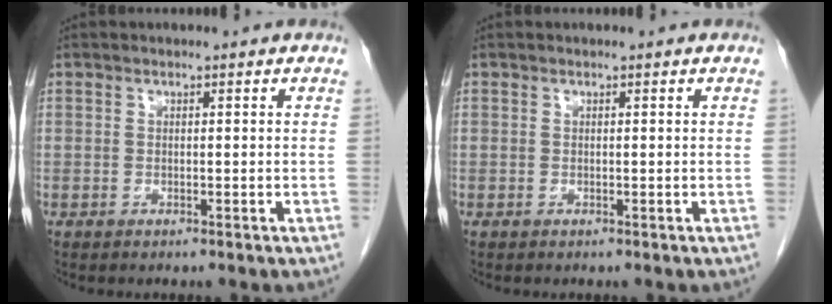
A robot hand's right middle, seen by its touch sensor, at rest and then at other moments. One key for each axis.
{"total": 0.0}